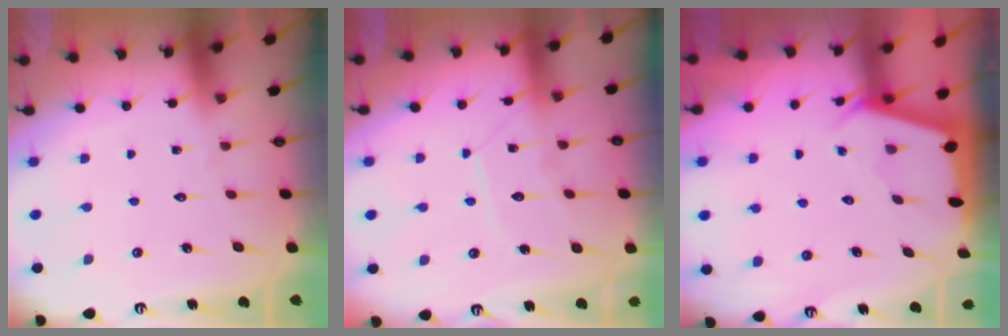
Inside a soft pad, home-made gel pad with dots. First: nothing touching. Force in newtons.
{"total": 9.4, "press": 9.4, "slide": 0.7}
{"total": 2.4, "press": 2.3, "slide": 0.4}